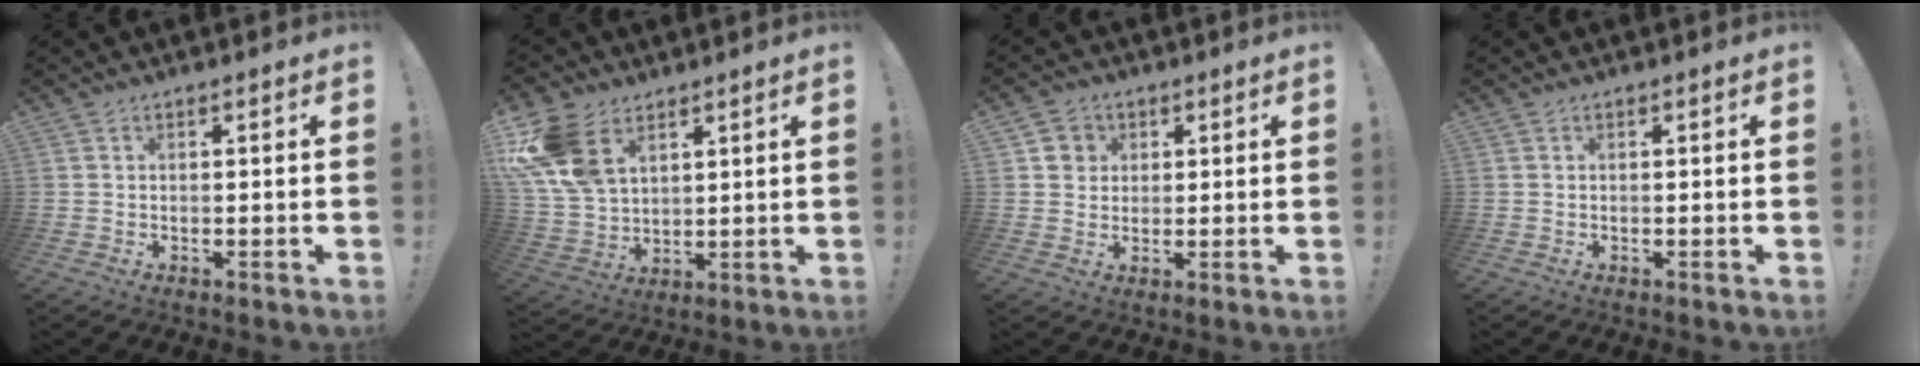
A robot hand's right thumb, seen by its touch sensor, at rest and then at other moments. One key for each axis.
{"total": 15.9, "fx": 7.7, "fy": 10.5, "fz": 9.2, "tx": -0.178, "ty": -0.036, "tz": 0.150}
{"total": 4.8, "fx": 1.4, "fy": 4.4, "fz": 0.9, "tx": -0.013, "ty": 0.001, "tz": 0.028}
{"total": 0.0}